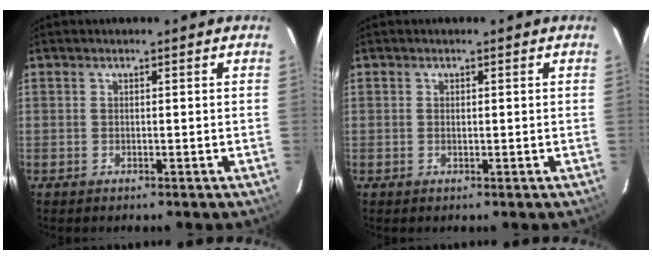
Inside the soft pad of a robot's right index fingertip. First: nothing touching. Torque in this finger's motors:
{"motor_torque": [-0.19, 0.16, -0.05, -0.03]}